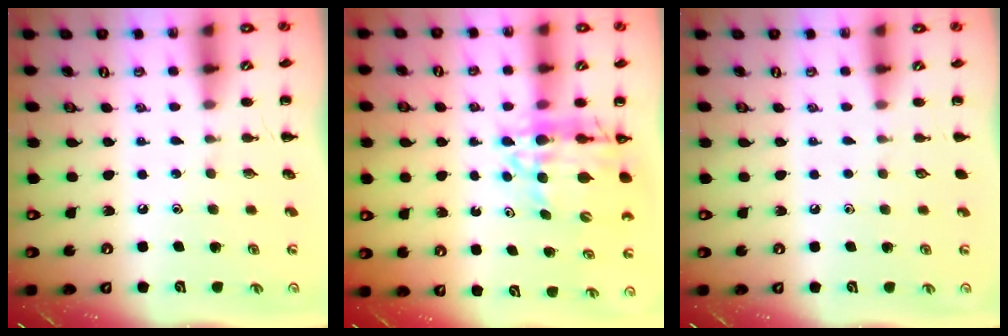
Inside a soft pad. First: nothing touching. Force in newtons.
{"total": 12.4, "press": 11.7, "slide": 4.1}
{"total": 0.0}